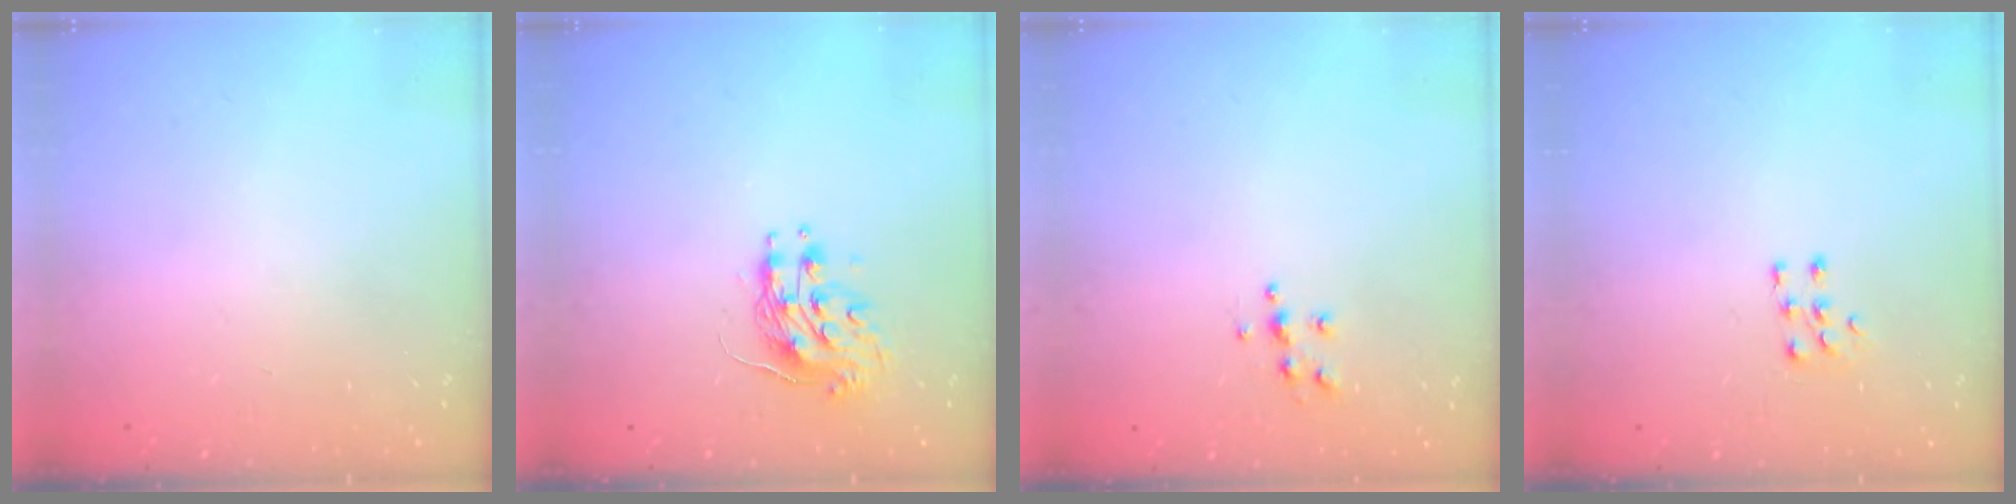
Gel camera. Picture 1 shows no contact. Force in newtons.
{"total": 9.4, "press": 9.4, "slide": 0.6}
{"total": 5.6, "press": 5.5, "slide": 0.5}
{"total": 5.6, "press": 5.6, "slide": 0.5}